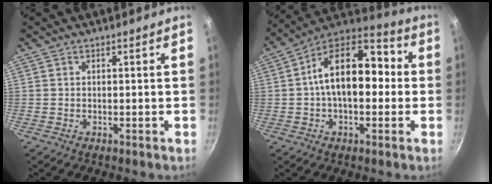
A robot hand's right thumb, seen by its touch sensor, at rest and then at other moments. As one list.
[{"total": 17.6, "force": [1.0, 10.0, 14.5], "torque": [-0.208, 0.044, 0.003]}]